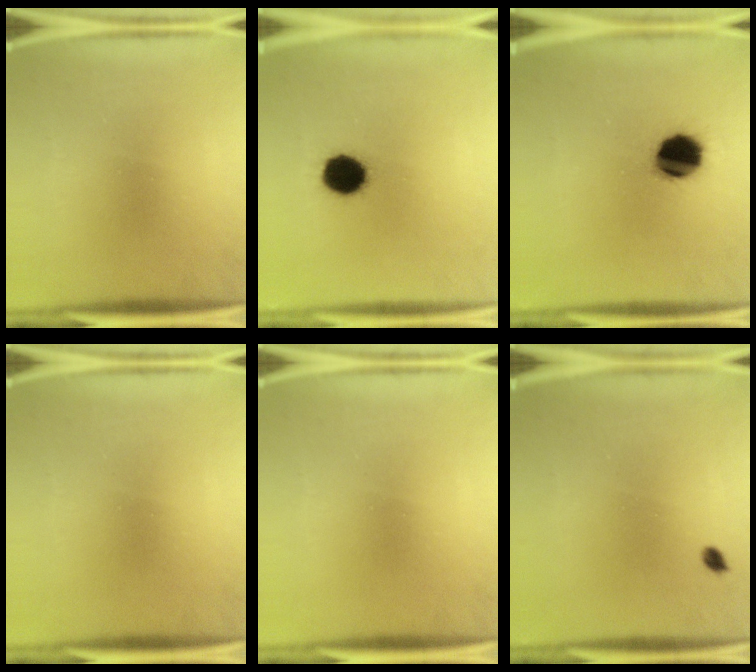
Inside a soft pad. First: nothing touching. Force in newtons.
{"total": 10.5}
{"total": 12.6}
{"total": 0.0}
{"total": 0.0}
{"total": 1.0}